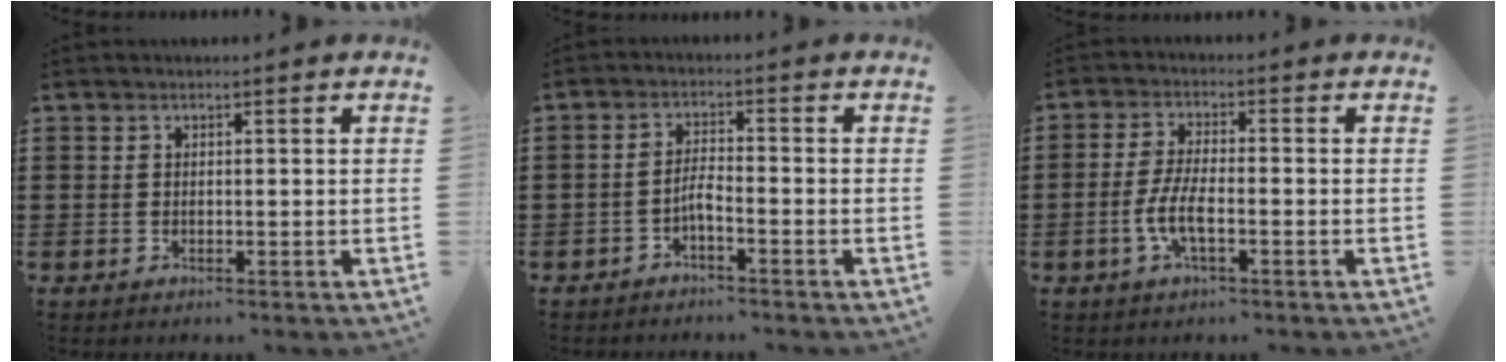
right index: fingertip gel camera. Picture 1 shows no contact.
{"total": 2.5, "force": [-1.7, 0.3, 1.8], "torque": [-0.037, 0.004, -0.033]}
{"total": 5.2, "force": [-1.8, 1.4, 4.7], "torque": [-0.109, -0.008, -0.039]}